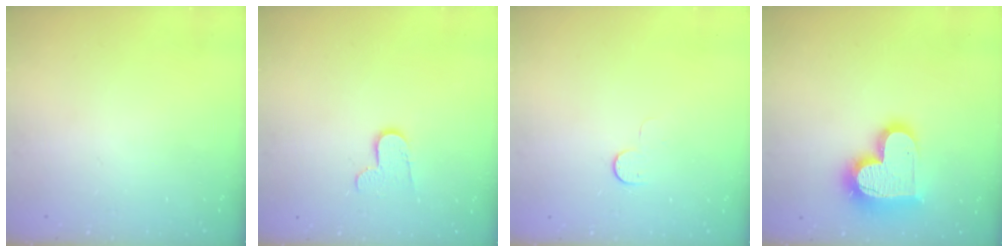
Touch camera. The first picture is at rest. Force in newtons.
{"total": 7.2, "press": 7.2, "slide": 0.4}
{"total": 4.9, "press": 4.9, "slide": 0.5}
{"total": 18.8, "press": 18.7, "slide": 1.6}